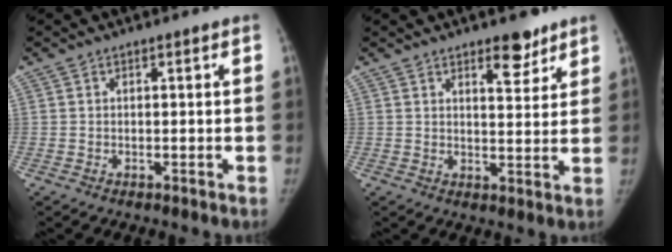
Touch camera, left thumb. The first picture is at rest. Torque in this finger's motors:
{"motor_torque": [0.30, -0.22, 0.86, -0.60, 0.04]}